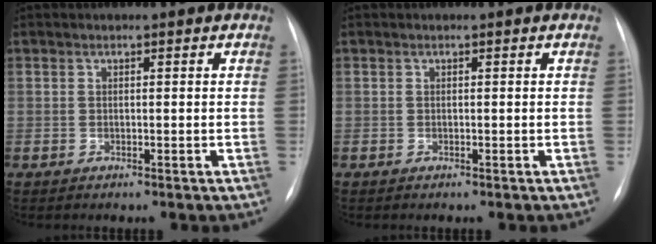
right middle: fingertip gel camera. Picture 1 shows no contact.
{"total": 0.0}